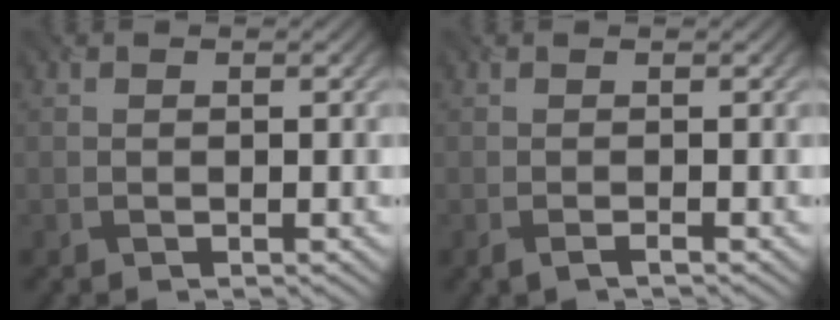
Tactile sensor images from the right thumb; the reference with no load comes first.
{"total": 1.1, "force": [-0.6, 0.1, 1.0], "torque": [-0.021, -0.004, -0.012]}